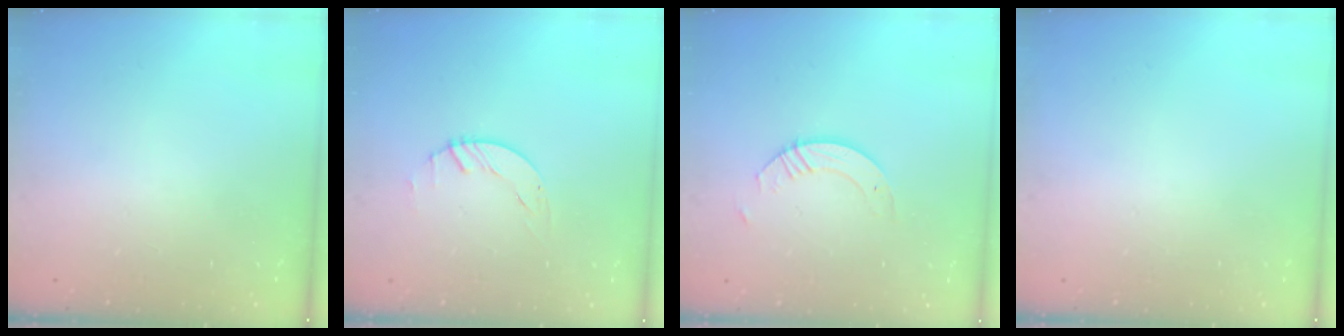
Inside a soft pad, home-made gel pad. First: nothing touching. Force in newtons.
{"total": 1.5, "press": 1.4, "slide": 0.1}
{"total": 3.8, "press": 3.7, "slide": 0.4}
{"total": 0.0}